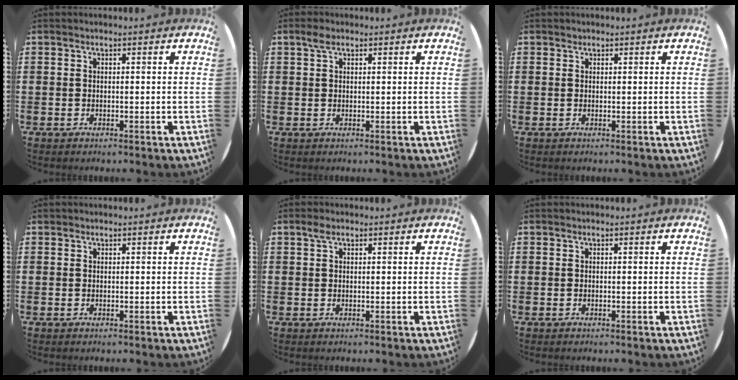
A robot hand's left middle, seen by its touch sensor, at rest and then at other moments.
{"total": 1.6, "force": [1.0, 0.9, 0.9], "torque": [-0.012, 0.003, 0.015]}
{"total": 0.0}
{"total": 0.0}
{"total": 1.3, "force": [0.8, 0.7, 0.7], "torque": [-0.009, 0.003, 0.012]}
{"total": 0.0}